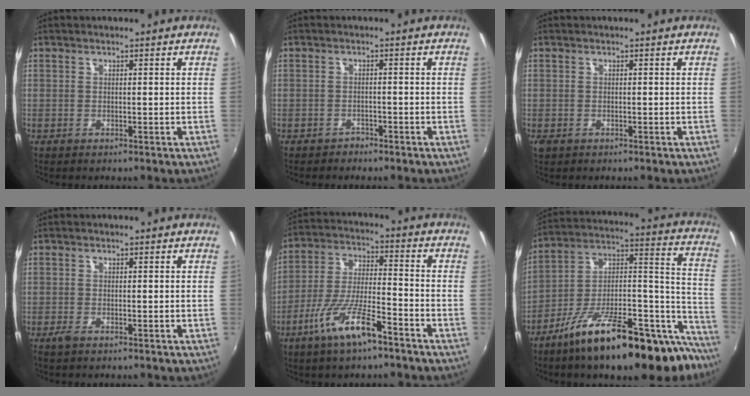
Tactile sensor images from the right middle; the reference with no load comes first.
{"total": 1.8, "force": [-1.6, 0.8, 0.2], "torque": [-0.007, -0.001, -0.024]}
{"total": 1.1, "force": [-0.5, 0.8, 0.5], "torque": [-0.010, -0.005, -0.009]}
{"total": 1.2, "force": [-0.8, 0.1, 0.9], "torque": [-0.018, -0.004, -0.016]}
{"total": 11.6, "force": [-7.2, 2.1, 8.9], "torque": [-0.181, -0.009, -0.131]}
{"total": 28.2, "force": [-20.5, 7.9, 17.8], "torque": [-0.221, 0.017, -0.316]}